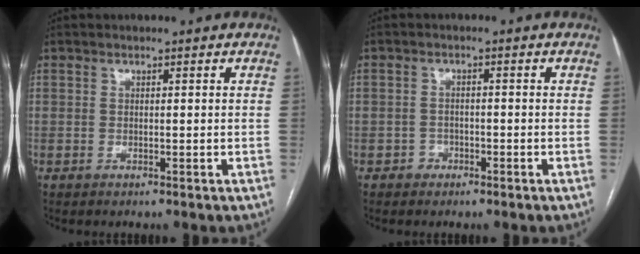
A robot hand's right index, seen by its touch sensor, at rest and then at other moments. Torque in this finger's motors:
{"motor_torque": [-1.42, 0.22, -0.94, -0.21]}